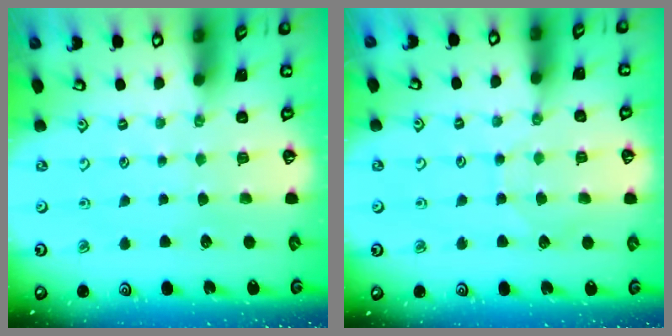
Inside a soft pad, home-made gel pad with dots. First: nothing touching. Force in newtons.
{"total": 5.7, "press": 5.7, "slide": 0.6}